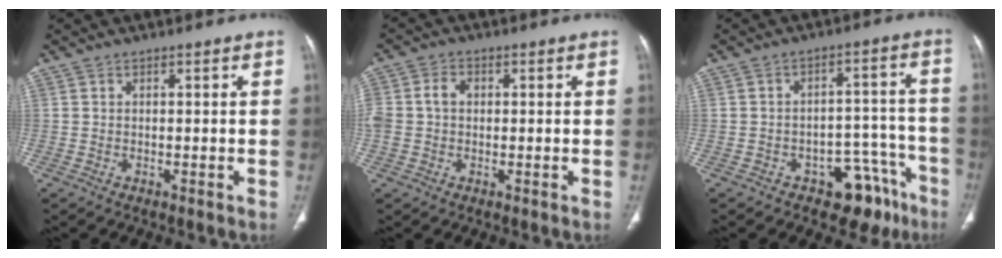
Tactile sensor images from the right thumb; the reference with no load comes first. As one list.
[{"total": 4.9, "force": [0.2, 3.7, 3.2], "torque": [-0.072, 0.019, 0.005]}, {"total": 11.1, "force": [-7.1, 6.7, 5.3], "torque": [-0.018, 0.078, -0.091]}]